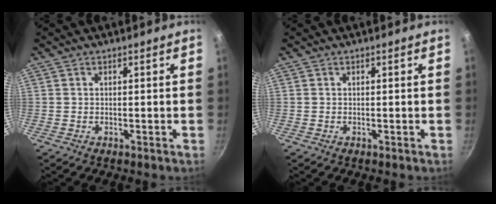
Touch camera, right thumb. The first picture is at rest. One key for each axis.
{"total": 0.0}